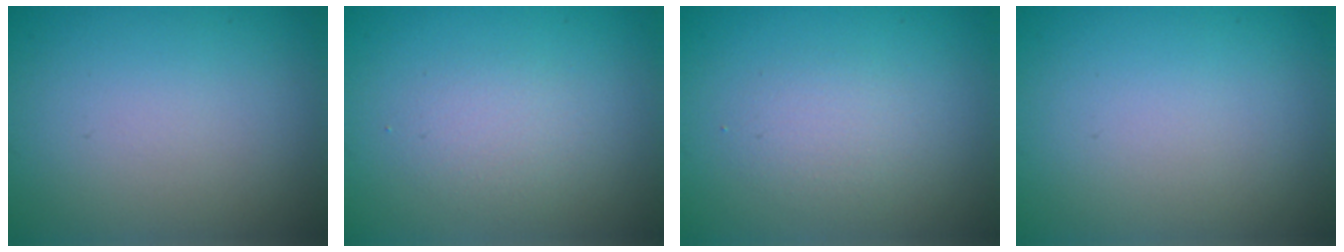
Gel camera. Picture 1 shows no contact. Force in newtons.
{"total": 1.8, "press": 1.8, "slide": 0.0}
{"total": 1.8, "press": 1.8, "slide": 0.1}
{"total": 0.0}